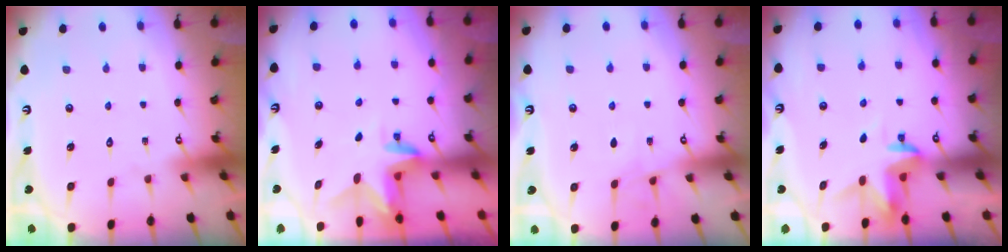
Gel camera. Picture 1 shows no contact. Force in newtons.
{"total": 2.9, "press": 2.9, "slide": 0.3}
{"total": 4.9, "press": 4.8, "slide": 0.6}
{"total": 3.5, "press": 3.5, "slide": 0.2}